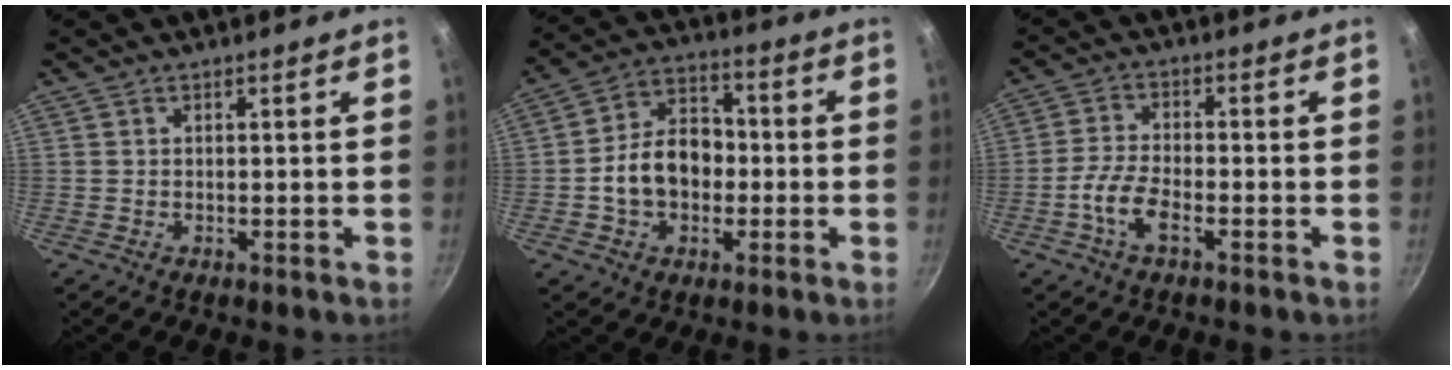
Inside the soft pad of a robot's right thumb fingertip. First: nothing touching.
{"total": 12.0, "force": [-1.6, 8.9, 7.9], "torque": [-0.095, 0.033, -0.038]}
{"total": 6.1, "force": [-2.7, 2.5, 4.8], "torque": [-0.105, 0.018, -0.061]}